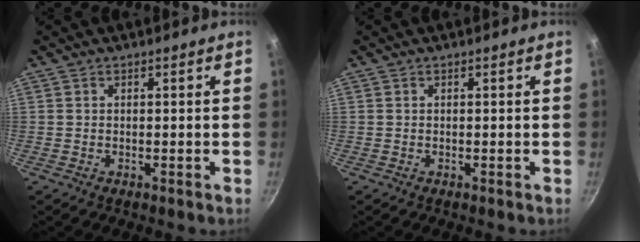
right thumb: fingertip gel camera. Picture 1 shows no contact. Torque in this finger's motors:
{"motor_torque": [-0.06, 0.06, 0.02, -0.04, 0.02]}